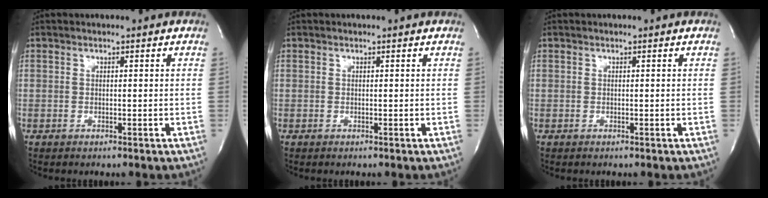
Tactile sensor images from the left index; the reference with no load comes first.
{"total": 0.0}
{"total": 0.0}